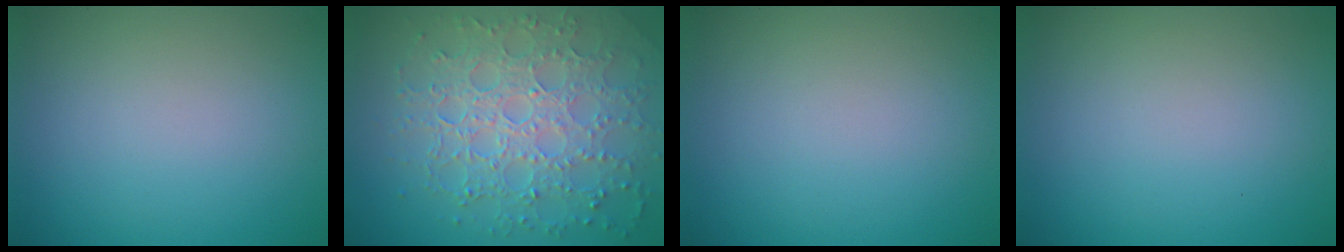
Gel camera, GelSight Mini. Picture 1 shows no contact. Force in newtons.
{"total": 8.0, "press": 5.7, "slide": 5.6}
{"total": 0.0}
{"total": 0.0}